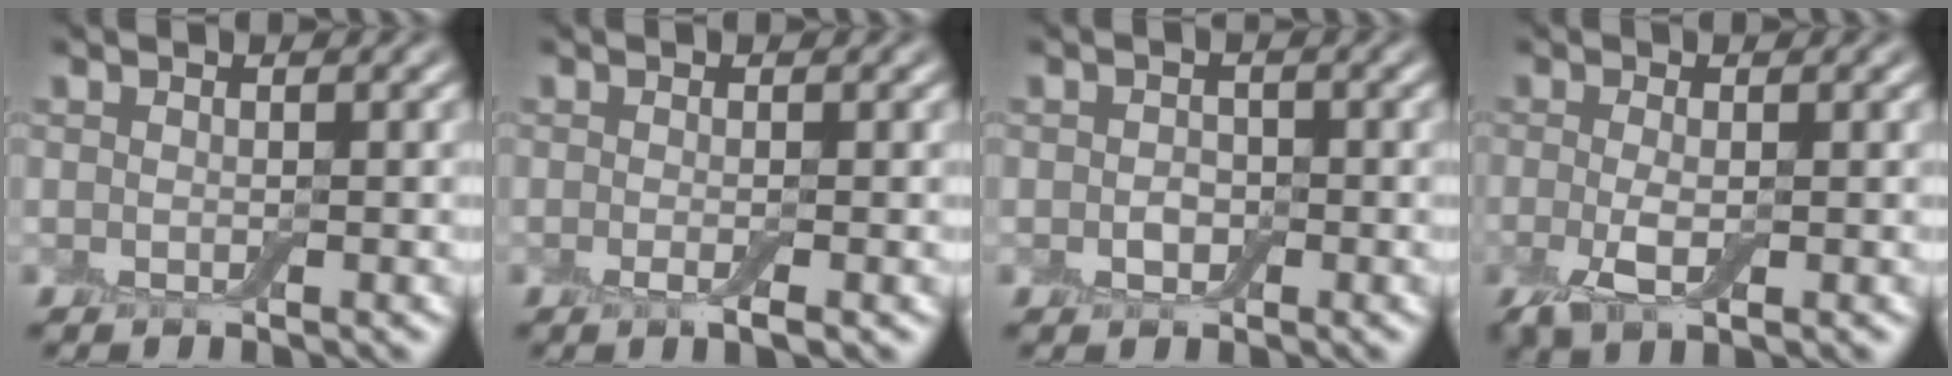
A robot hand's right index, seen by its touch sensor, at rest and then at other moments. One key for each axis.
{"total": 1.5, "fx": -0.5, "fy": 0.3, "fz": 1.4, "tx": -0.025, "ty": -0.007, "tz": -0.012}
{"total": 1.3, "fx": -0.3, "fy": 1.1, "fz": 0.7, "tx": -0.014, "ty": -0.001, "tz": -0.010}
{"total": 3.0, "fx": -0.6, "fy": 1.1, "fz": 2.7, "tx": -0.065, "ty": -0.010, "tz": -0.015}